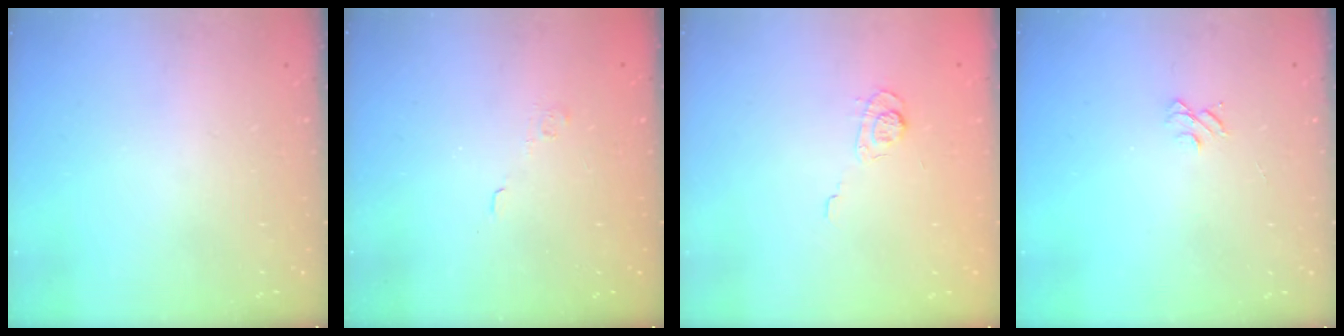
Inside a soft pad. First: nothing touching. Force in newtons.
{"total": 3.6, "press": 3.5, "slide": 0.9}
{"total": 3.1, "press": 2.7, "slide": 1.6}
{"total": 4.0, "press": 4.0, "slide": 0.3}